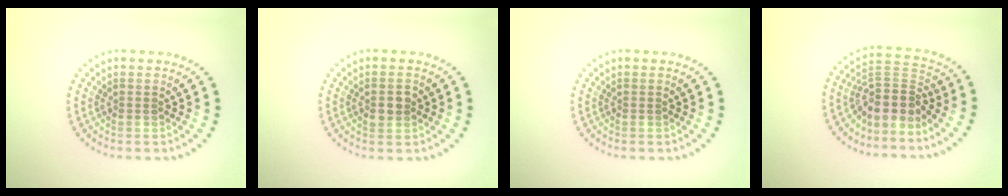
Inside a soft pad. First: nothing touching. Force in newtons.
{"total": 2.2, "press": 2.2, "slide": 0.1}
{"total": 0.0}
{"total": 4.1, "press": 3.1, "slide": 2.7}